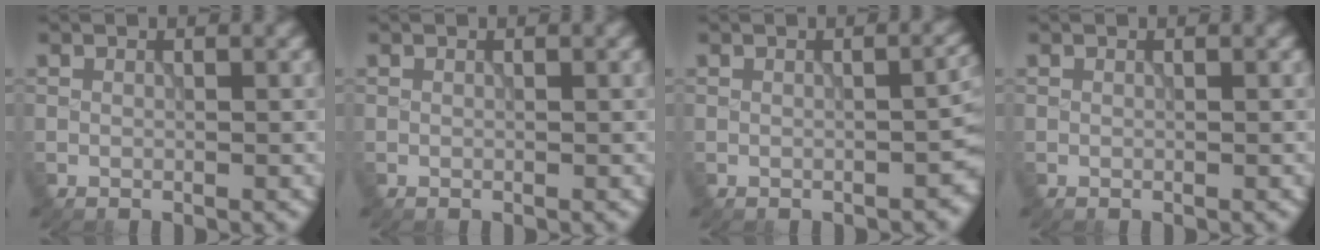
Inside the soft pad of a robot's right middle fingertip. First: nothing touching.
{"total": 0.0}
{"total": 2.5, "force": [-0.8, 1.1, 2.1], "torque": [-0.020, -0.002, -0.009]}
{"total": 0.0}